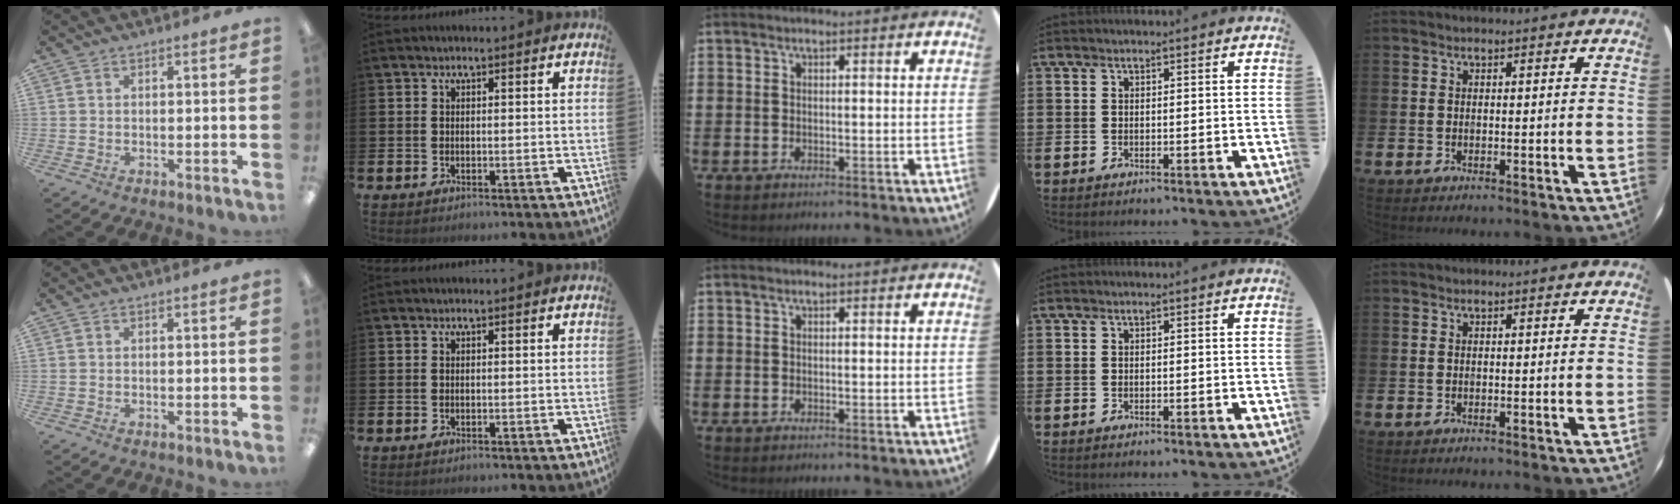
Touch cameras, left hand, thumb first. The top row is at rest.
{}